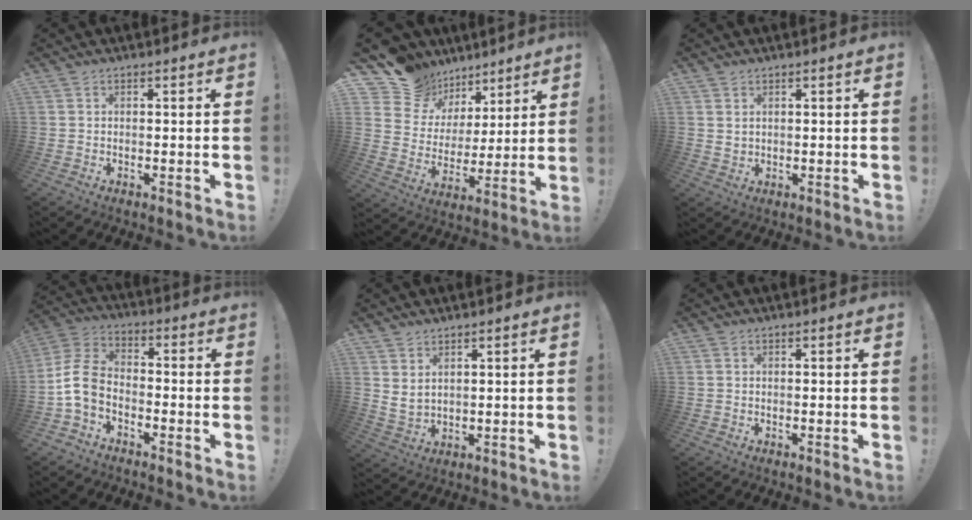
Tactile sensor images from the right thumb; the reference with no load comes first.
{"total": 13.1, "force": [9.5, 8.8, 2.0], "torque": [-0.044, -0.068, 0.187]}
{"total": 1.9, "force": [1.2, 1.2, 0.8], "torque": [-0.007, -0.006, 0.022]}
{"total": 10.4, "force": [-3.7, 7.4, 6.4], "torque": [-0.122, 0.026, -0.064]}
{"total": 3.8, "force": [2.9, 1.6, 1.7], "torque": [-0.031, -0.016, 0.056]}
{"total": 0.0}